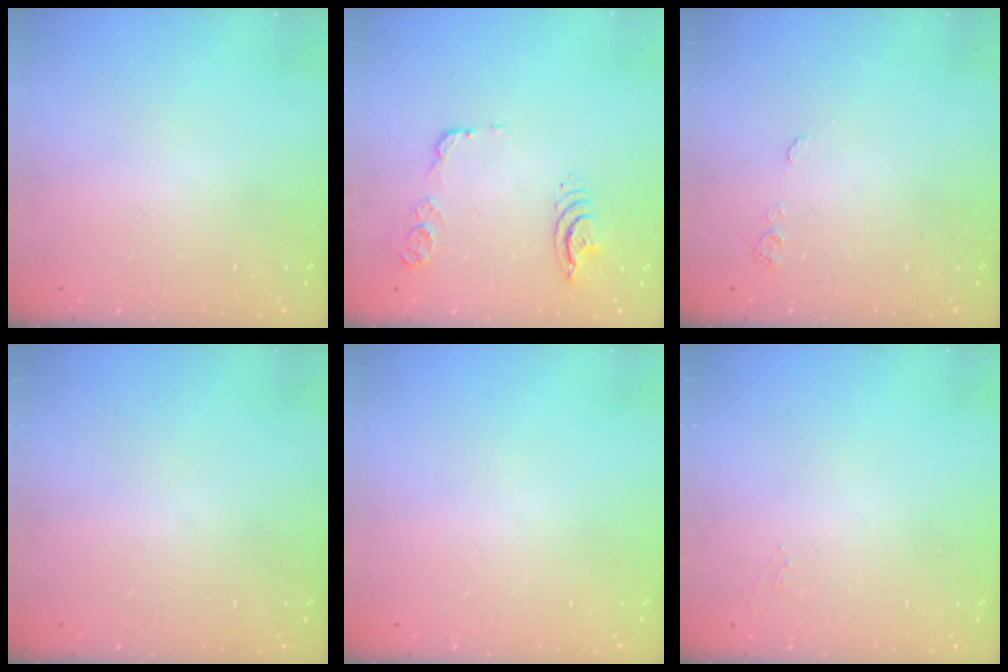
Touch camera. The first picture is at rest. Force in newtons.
{"total": 10.8, "press": 10.7, "slide": 1.4}
{"total": 5.3, "press": 5.2, "slide": 0.5}
{"total": 0.0}
{"total": 0.0}
{"total": 5.1, "press": 5.1, "slide": 0.5}